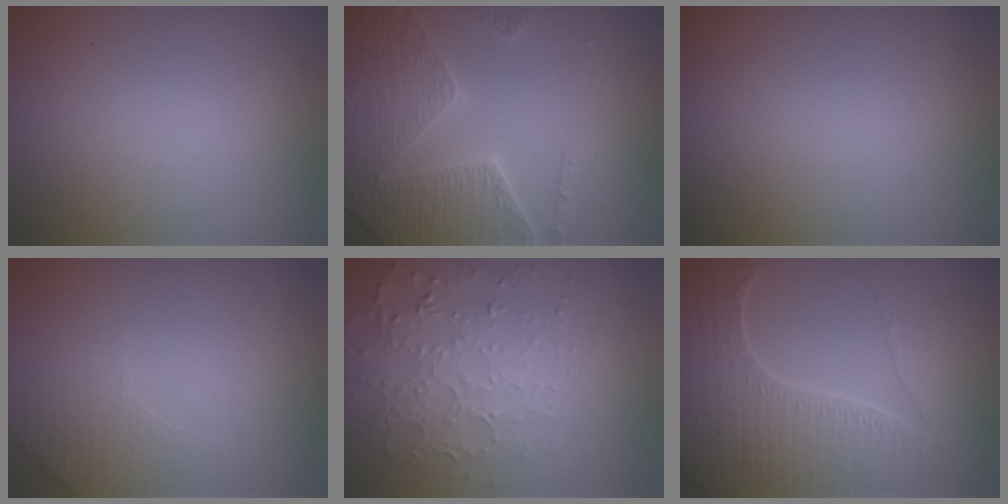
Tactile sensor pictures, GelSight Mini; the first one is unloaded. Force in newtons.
{"total": 8.2, "press": 6.1, "slide": 5.6}
{"total": 0.0}
{"total": 2.1, "press": 2.0, "slide": 0.5}
{"total": 4.9, "press": 3.5, "slide": 3.4}
{"total": 7.8, "press": 5.7, "slide": 5.3}